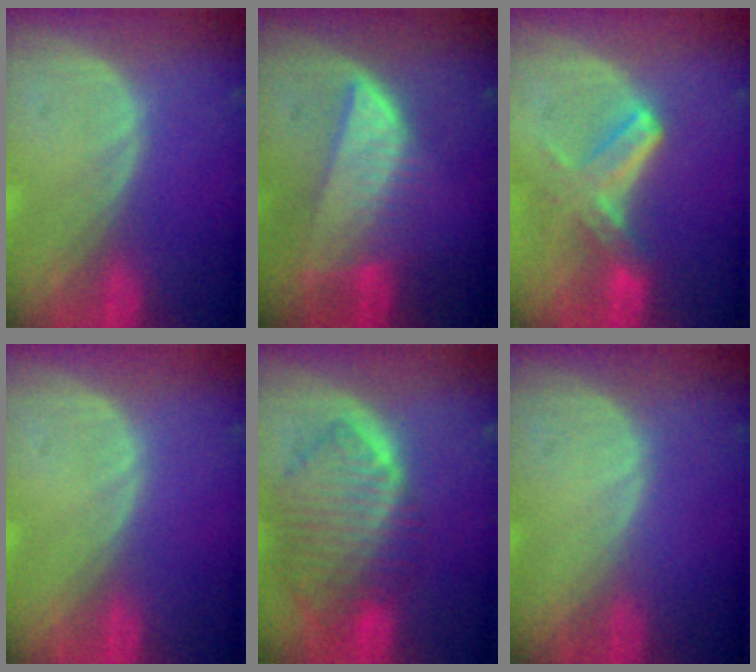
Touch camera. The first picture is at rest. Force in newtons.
{"total": 7.7, "press": 6.9, "slide": 3.5}
{"total": 5.7, "press": 5.5, "slide": 1.4}
{"total": 0.0}
{"total": 10.0, "press": 8.6, "slide": 5.1}
{"total": 0.0}